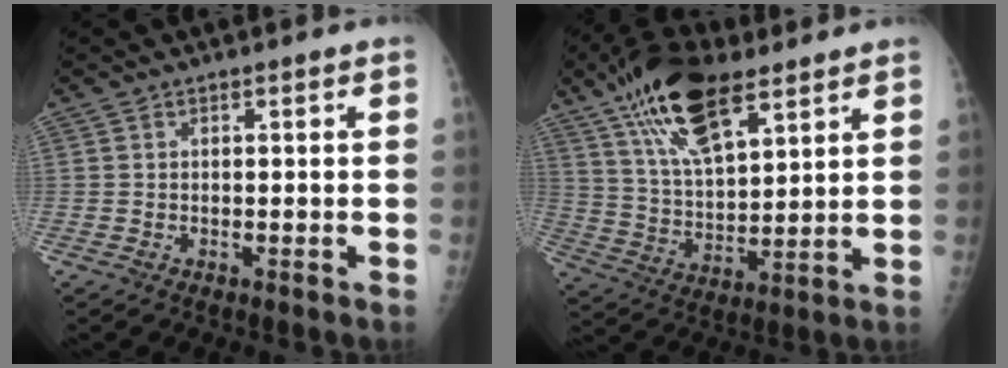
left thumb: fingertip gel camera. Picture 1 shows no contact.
{"total": 17.2, "force": [10.5, 6.9, 11.7], "torque": [-0.187, -0.033, 0.194]}